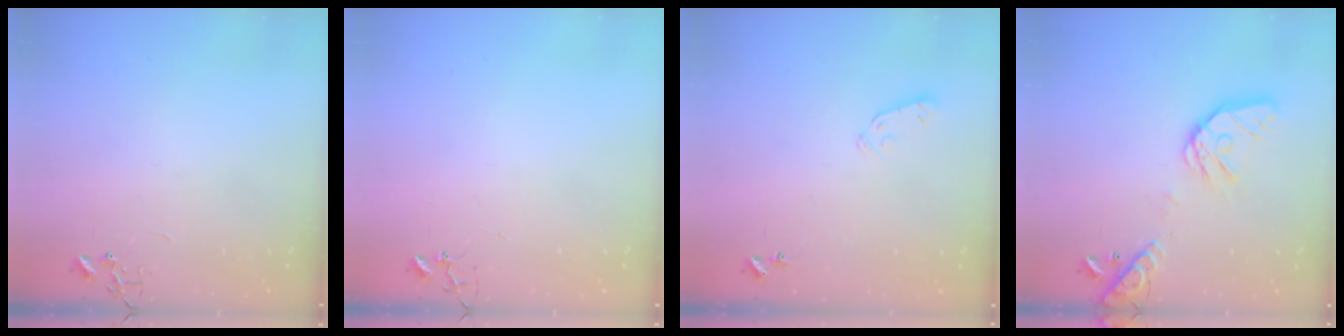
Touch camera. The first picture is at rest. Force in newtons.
{"total": 3.2, "press": 3.2, "slide": 0.3}
{"total": 3.7, "press": 3.6, "slide": 0.6}
{"total": 17.6, "press": 17.3, "slide": 2.8}